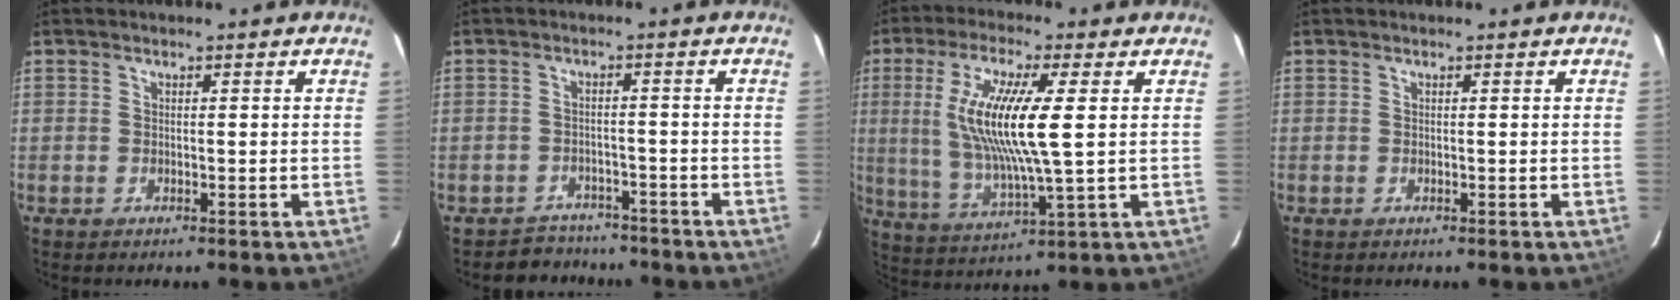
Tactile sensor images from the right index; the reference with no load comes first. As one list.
[{"total": 6.0, "force": [-5.0, 3.2, -0.1], "torque": [-0.010, 0.018, -0.073]}, {"total": 14.9, "force": [2.3, 1.9, 14.6], "torque": [-0.286, -0.008, 0.051]}, {"total": 0.0}]